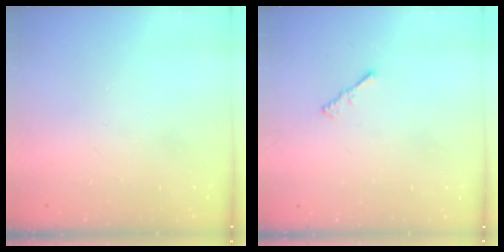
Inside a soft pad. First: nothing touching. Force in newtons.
{"total": 1.5, "press": 1.4, "slide": 0.4}